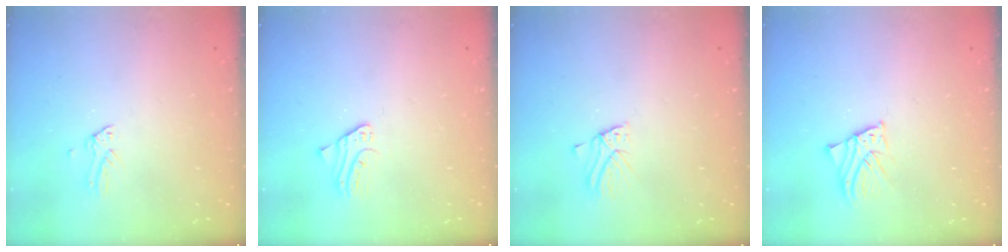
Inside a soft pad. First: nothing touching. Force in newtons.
{"total": 2.2, "press": 2.2, "slide": 0.2}
{"total": 2.7, "press": 2.7, "slide": 0.2}
{"total": 2.3, "press": 2.3, "slide": 0.1}